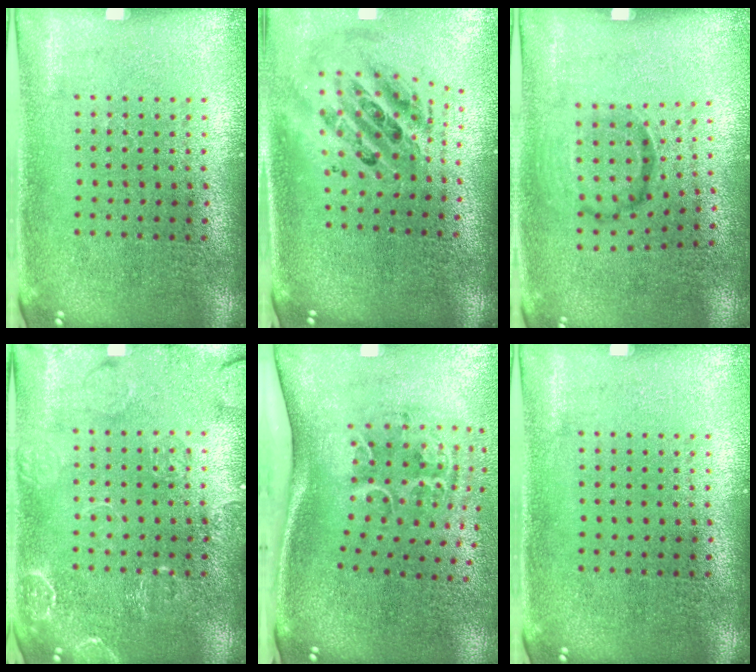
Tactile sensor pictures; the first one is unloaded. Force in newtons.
{"total": 2.3, "press": 1.7, "slide": 1.5}
{"total": 1.0, "press": 0.6, "slide": 0.8}
{"total": 3.3, "press": 3.2, "slide": 0.4}
{"total": 2.3, "press": 1.3, "slide": 1.9}
{"total": 0.0}